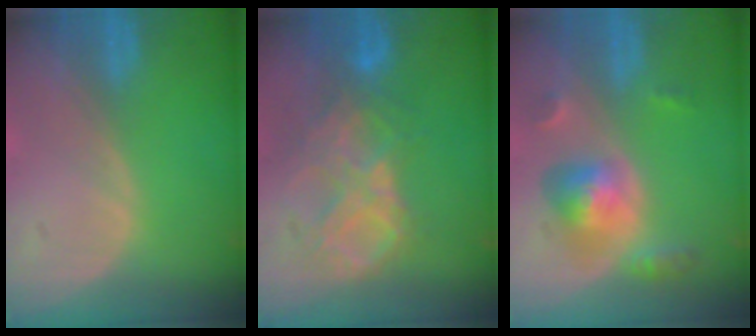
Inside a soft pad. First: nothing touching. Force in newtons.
{"total": 9.2, "press": 7.9, "slide": 4.8}
{"total": 6.2, "press": 5.8, "slide": 2.3}